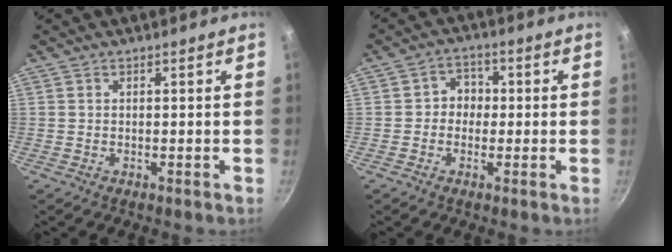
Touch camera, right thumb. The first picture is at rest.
{"total": 4.3, "force": [-0.3, 3.9, 1.9], "torque": [0.003, 0.011, -0.013]}